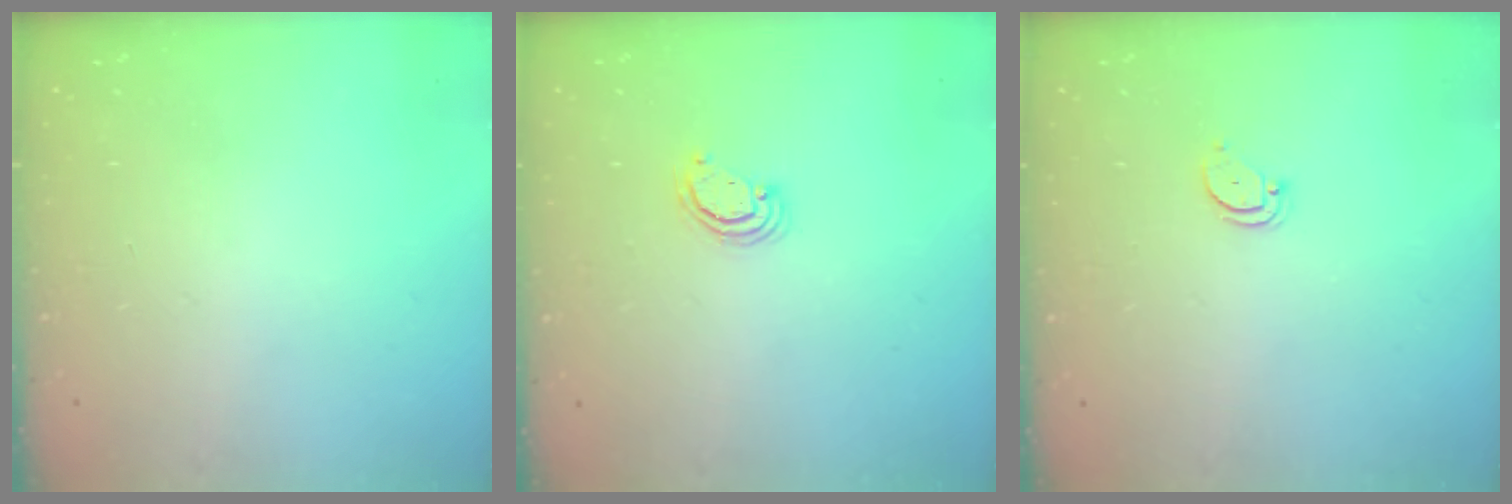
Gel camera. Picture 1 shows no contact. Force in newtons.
{"total": 2.3, "press": 2.3, "slide": 0.3}
{"total": 2.6, "press": 2.6, "slide": 0.1}